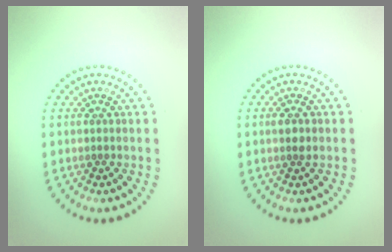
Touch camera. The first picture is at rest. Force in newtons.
{"total": 1.4, "press": 1.3, "slide": 0.4}